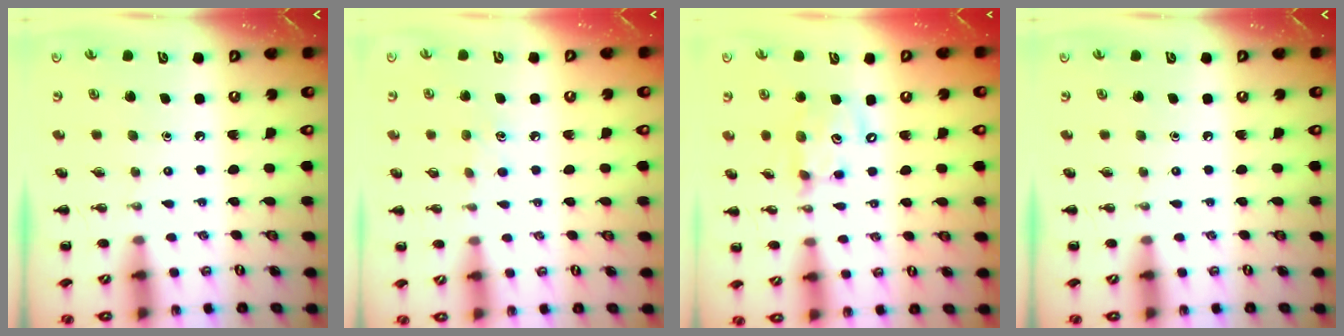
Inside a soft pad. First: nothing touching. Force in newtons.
{"total": 4.7, "press": 4.5, "slide": 1.3}
{"total": 12.1, "press": 11.8, "slide": 2.6}
{"total": 0.0}